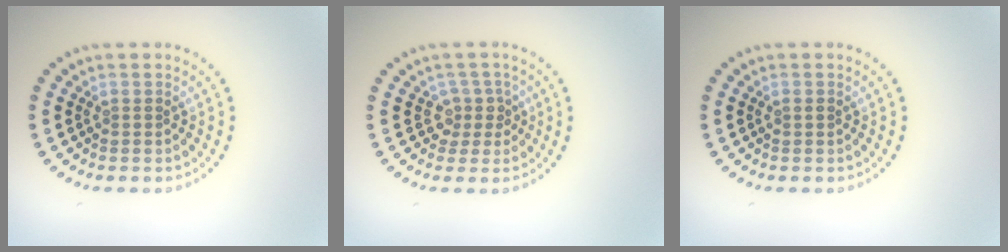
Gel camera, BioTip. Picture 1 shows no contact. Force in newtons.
{"total": 2.1, "press": 1.5, "slide": 1.5}
{"total": 0.7, "press": 0.7, "slide": 0.0}